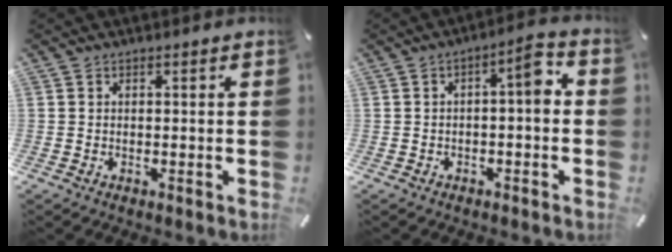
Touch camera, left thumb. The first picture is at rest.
{"total": 6.1, "force": [-0.2, 1.9, 5.8], "torque": [-0.084, 0.004, -0.012]}